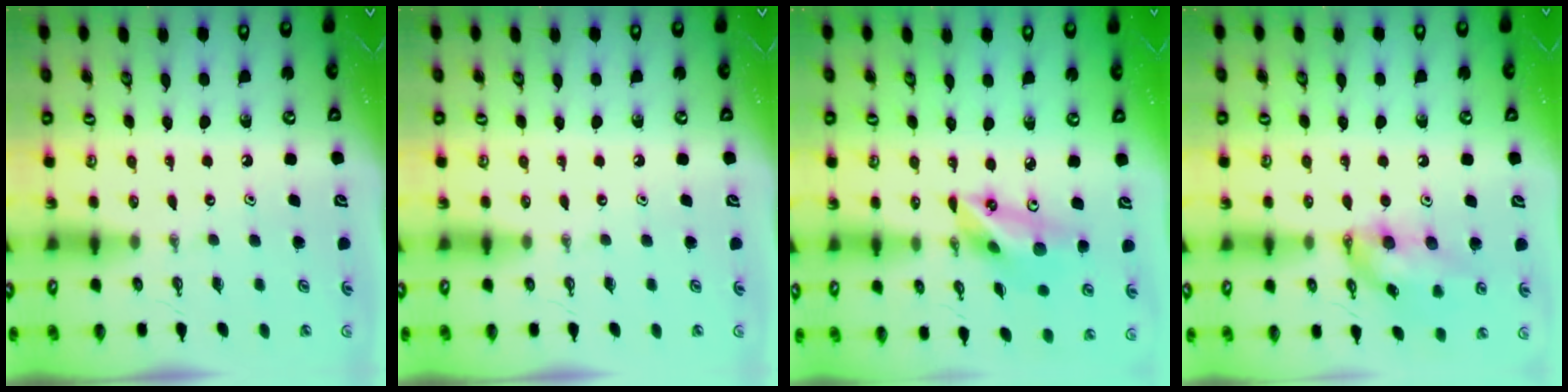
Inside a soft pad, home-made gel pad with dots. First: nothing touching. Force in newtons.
{"total": 0.0}
{"total": 14.8, "press": 14.5, "slide": 3.1}
{"total": 13.8, "press": 13.7, "slide": 1.6}